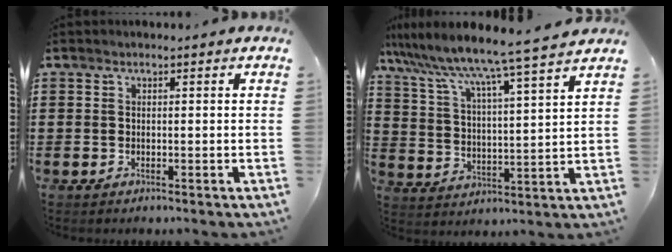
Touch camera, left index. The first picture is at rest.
{"total": 6.4, "force": [5.8, -1.2, 2.4], "torque": [-0.072, -0.054, 0.086]}